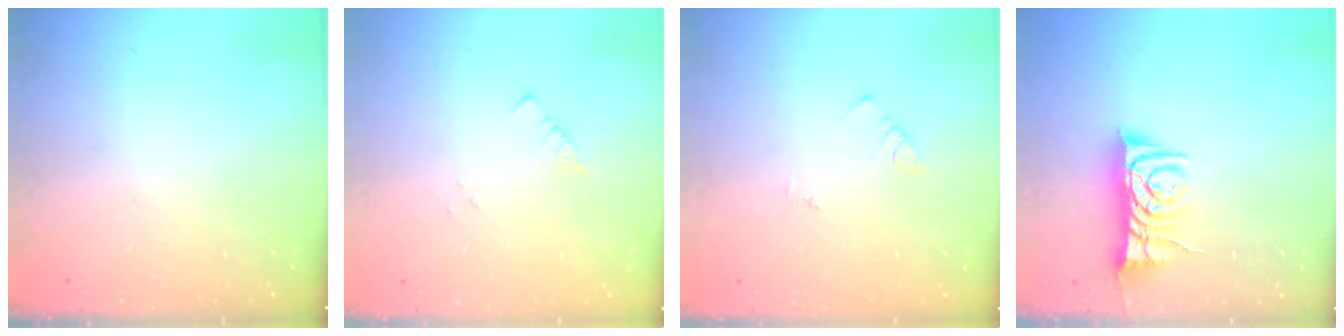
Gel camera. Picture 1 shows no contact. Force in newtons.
{"total": 1.3, "press": 1.2, "slide": 0.1}
{"total": 1.1, "press": 1.1, "slide": 0.3}
{"total": 8.8, "press": 8.8, "slide": 0.5}